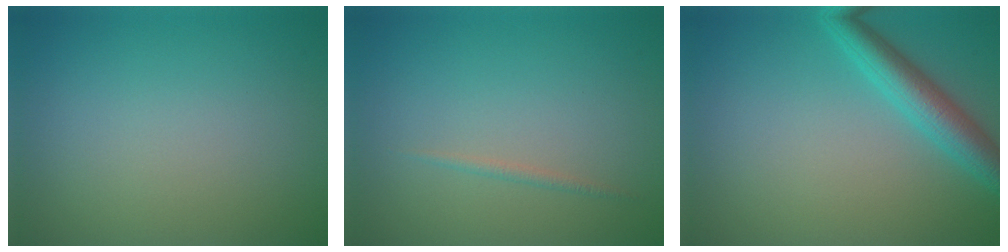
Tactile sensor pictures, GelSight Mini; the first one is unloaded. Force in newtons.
{"total": 0.6, "press": 0.6, "slide": 0.0}
{"total": 4.1, "press": 4.1, "slide": 0.2}